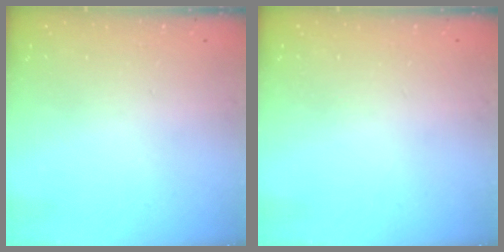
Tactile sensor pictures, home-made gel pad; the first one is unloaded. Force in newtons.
{"total": 0.0}